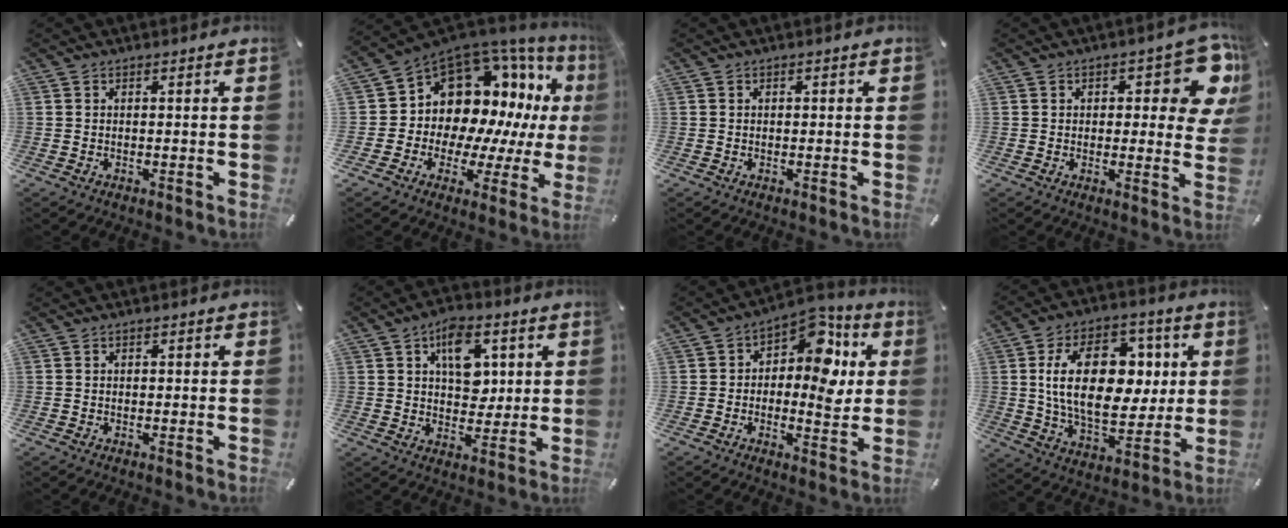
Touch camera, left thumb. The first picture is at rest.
{"total": 14.9, "force": [5.8, 12.2, 6.3], "torque": [-0.095, -0.082, 0.125]}
{"total": 0.6, "force": [0.0, 0.5, 0.2], "torque": [-0.004, 0.005, -0.002]}
{"total": 12.4, "force": [5.0, 5.8, 9.8], "torque": [-0.106, -0.029, 0.082]}
{"total": 0.6, "force": [0.0, 0.5, 0.2], "torque": [-0.003, 0.003, -0.001]}
{"total": 10.9, "force": [3.5, 7.5, 7.1], "torque": [-0.094, -0.001, 0.060]}
{"total": 11.9, "force": [3.9, 7.7, 8.2], "torque": [-0.105, -0.036, 0.064]}
{"total": 21.5, "force": [3.8, 13.9, 15.9], "torque": [-0.280, 0.005, 0.062]}